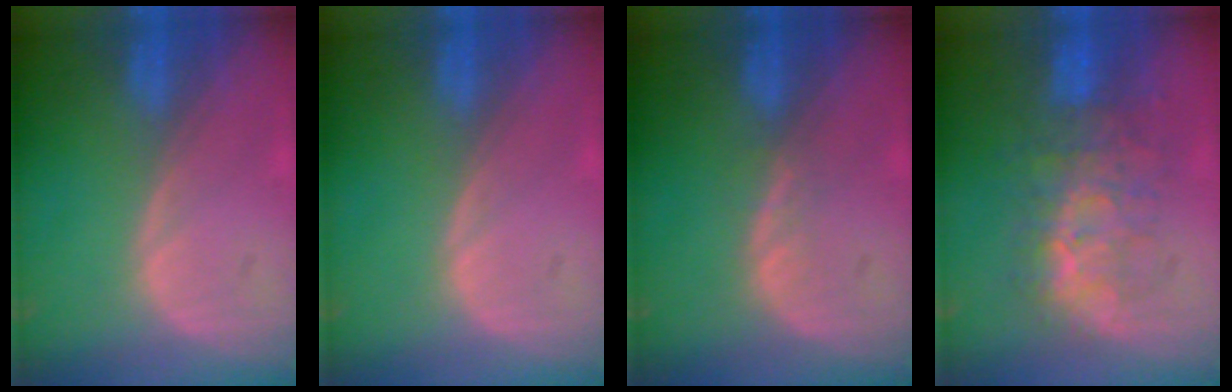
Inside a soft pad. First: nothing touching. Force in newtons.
{"total": 0.0}
{"total": 1.5, "press": 1.5, "slide": 0.2}
{"total": 8.9, "press": 8.3, "slide": 3.3}